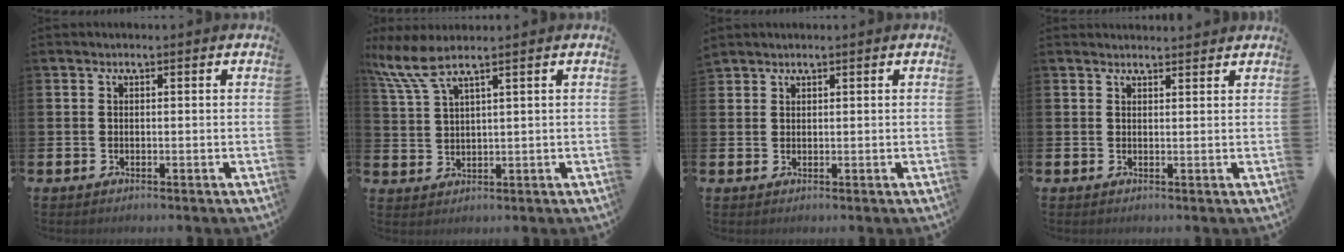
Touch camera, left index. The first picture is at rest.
{"total": 5.5, "force": [4.3, 0.4, 3.4], "torque": [-0.077, -0.011, 0.075]}
{"total": 1.5, "force": [1.4, 0.4, -0.1], "torque": [0.010, -0.001, 0.025]}
{"total": 1.6, "force": [1.6, 0.1, -0.1], "torque": [0.012, -0.010, 0.028]}